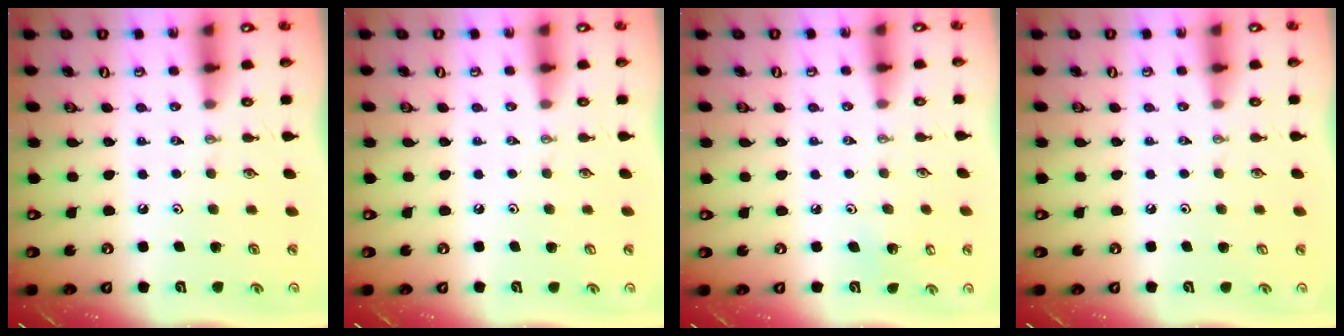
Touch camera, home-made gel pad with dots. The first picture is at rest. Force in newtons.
{"total": 0.7, "press": 0.1, "slide": 0.7}
{"total": 3.1, "press": 3.1, "slide": 0.2}
{"total": 0.7, "press": 0.1, "slide": 0.7}